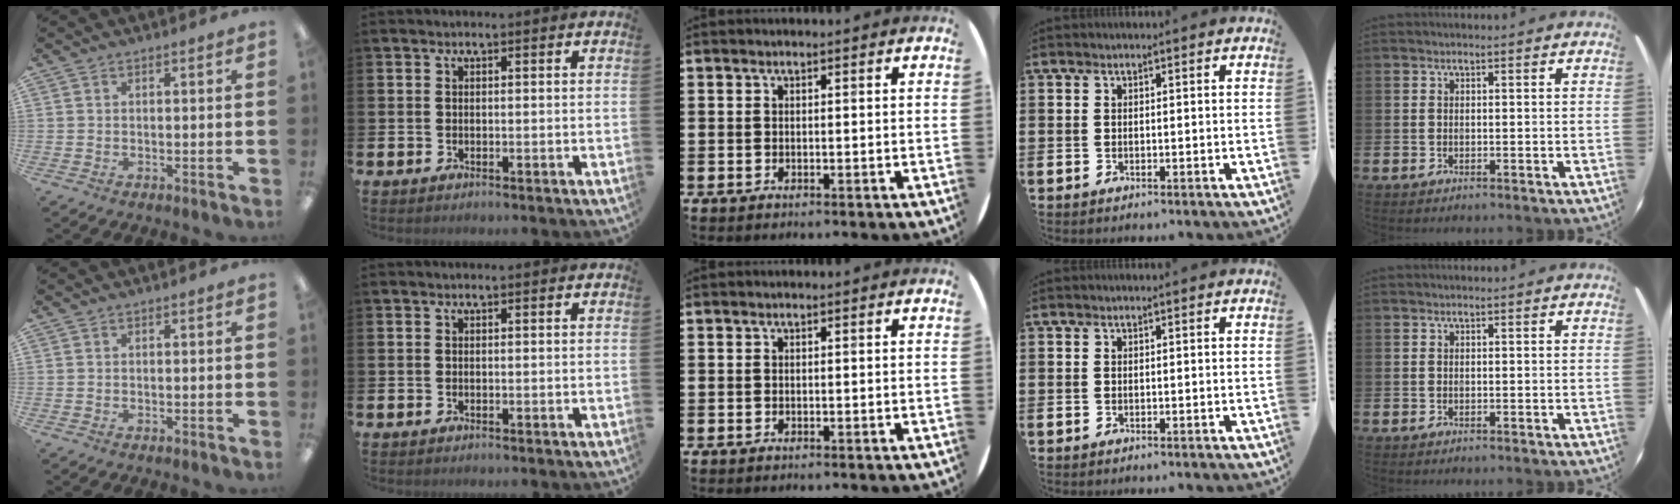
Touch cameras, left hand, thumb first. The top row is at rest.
{}